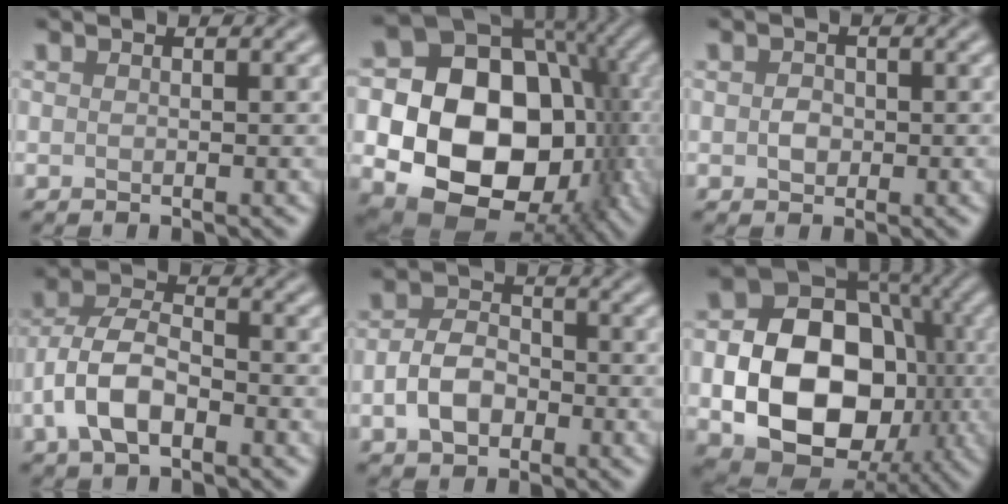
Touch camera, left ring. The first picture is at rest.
{"total": 19.0, "force": [-2.0, 15.0, 11.4], "torque": [-0.152, -0.024, -0.039]}
{"total": 1.5, "force": [-0.1, 1.2, 0.9], "torque": [-0.016, -0.002, -0.006]}
{"total": 5.8, "force": [-2.1, 3.2, 4.3], "torque": [-0.087, 0.006, -0.048]}
{"total": 4.1, "force": [-1.3, 2.8, 2.7], "torque": [-0.051, 0.003, -0.031]}
{"total": 13.7, "force": [-2.3, 10.1, 9.0], "torque": [-0.137, -0.016, -0.046]}